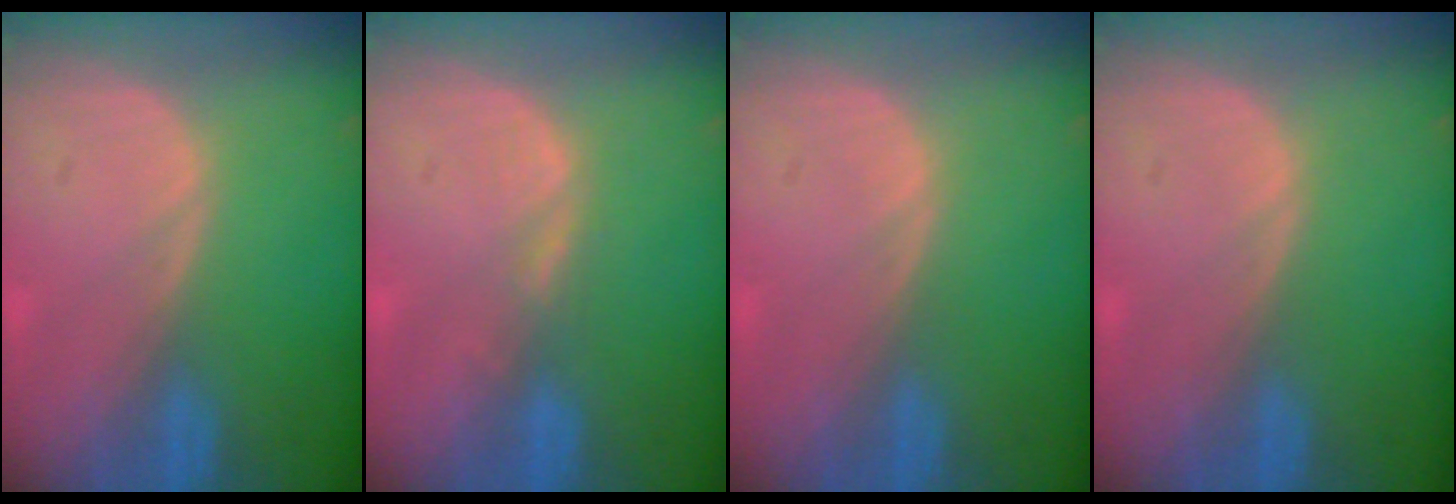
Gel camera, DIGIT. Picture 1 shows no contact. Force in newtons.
{"total": 1.3, "press": 1.3, "slide": 0.2}
{"total": 0.0}
{"total": 0.0}